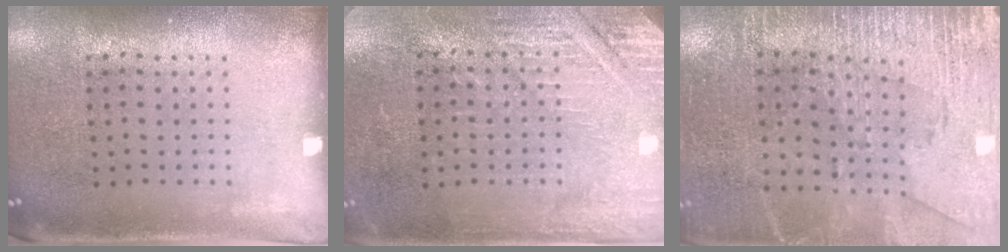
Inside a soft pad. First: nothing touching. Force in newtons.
{"total": 2.8, "press": 2.8, "slide": 0.4}
{"total": 2.9, "press": 2.8, "slide": 0.8}